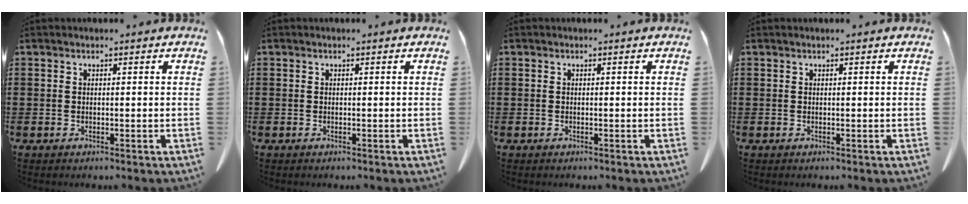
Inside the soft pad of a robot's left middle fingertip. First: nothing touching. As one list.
[{"total": 0.0}, {"total": 0.0}, {"total": 0.0}]